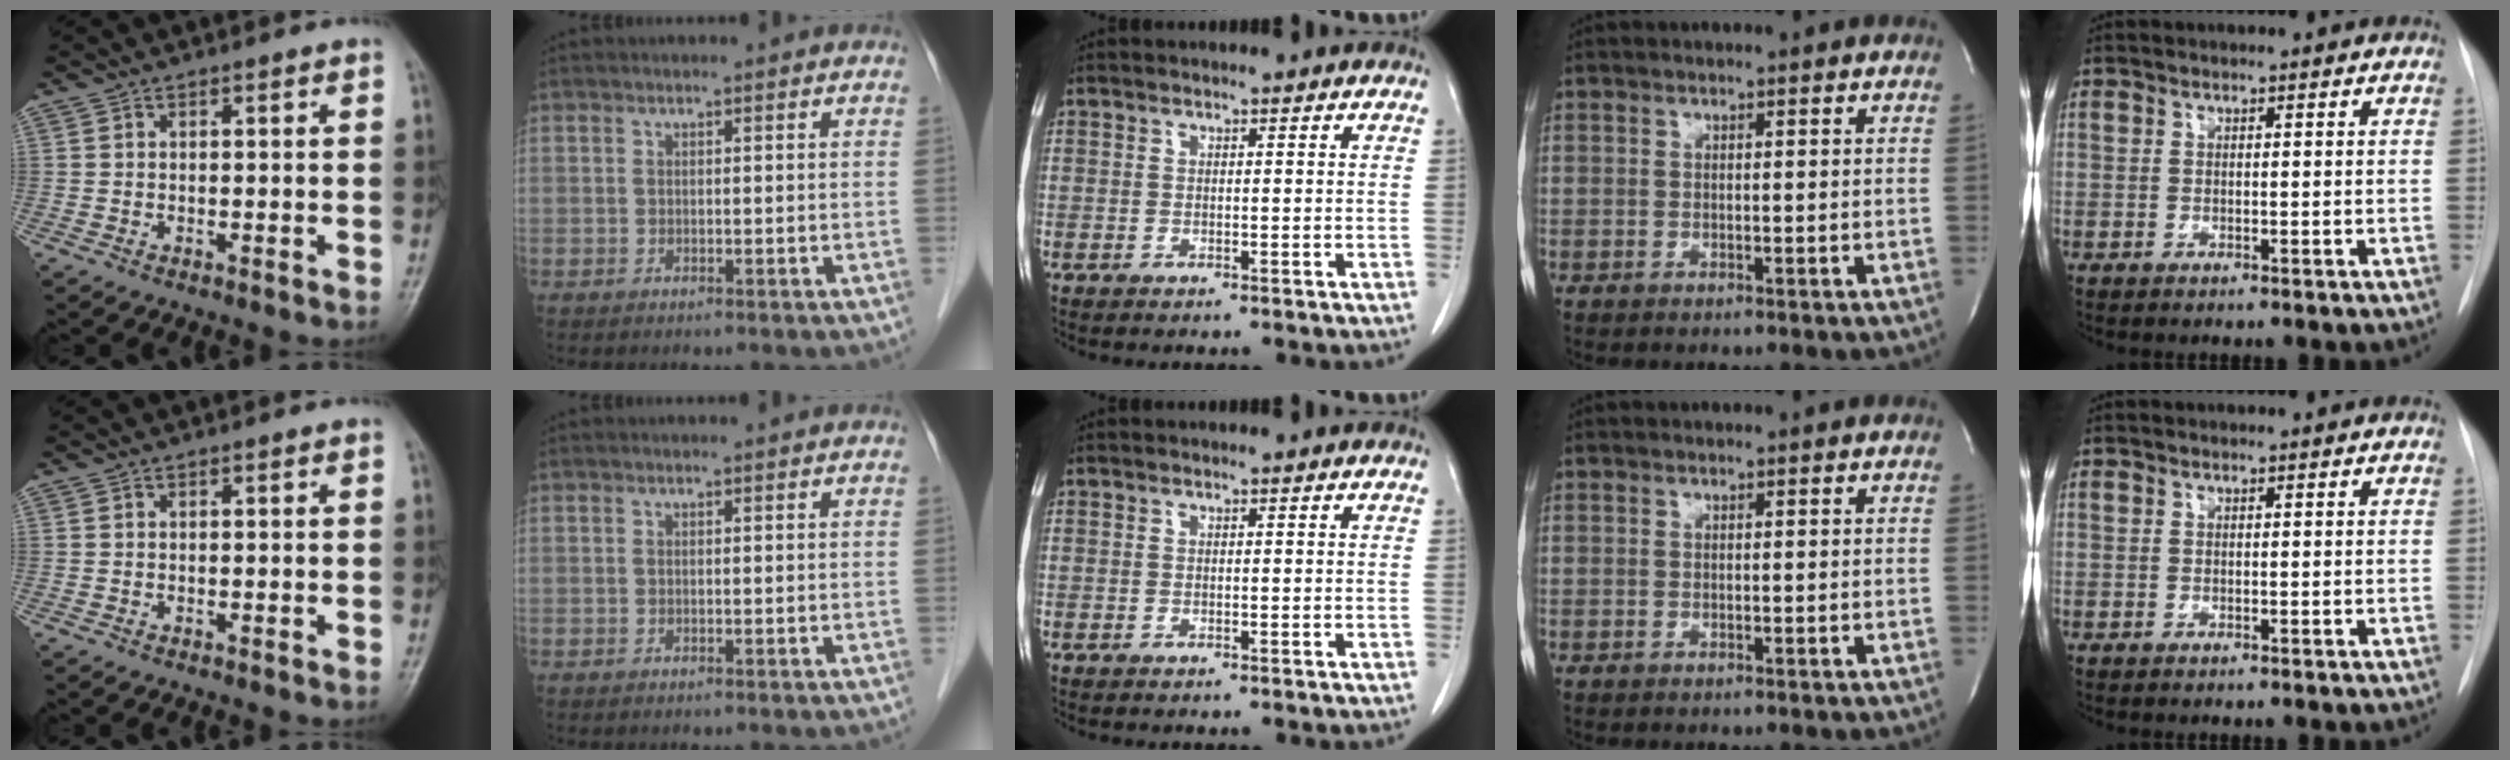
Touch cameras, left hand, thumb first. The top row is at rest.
{}